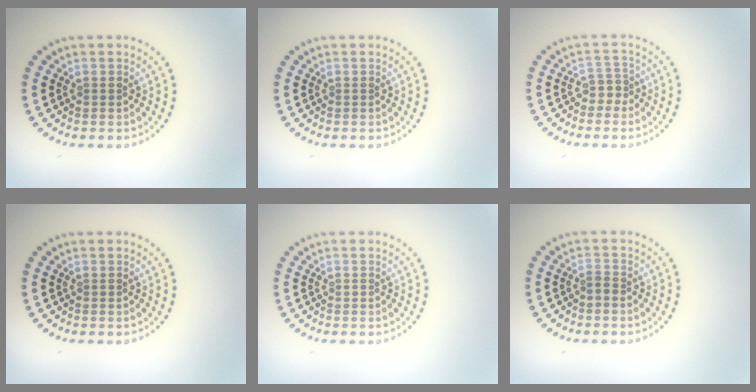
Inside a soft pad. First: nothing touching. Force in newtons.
{"total": 0.0}
{"total": 1.6, "press": 1.2, "slide": 1.1}
{"total": 0.0}
{"total": 0.0}
{"total": 0.8, "press": 0.5, "slide": 0.7}